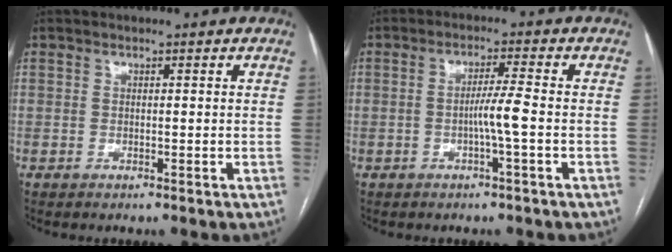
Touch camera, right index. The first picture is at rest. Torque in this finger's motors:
{"motor_torque": [0.05, 0.03, 0.11, 0.04]}